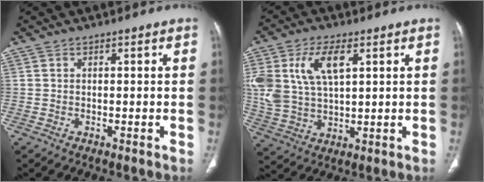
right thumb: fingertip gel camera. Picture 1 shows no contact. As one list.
[{"total": 13.6, "force": [4.6, 7.1, 10.6], "torque": [-0.228, 0.000, 0.096]}]